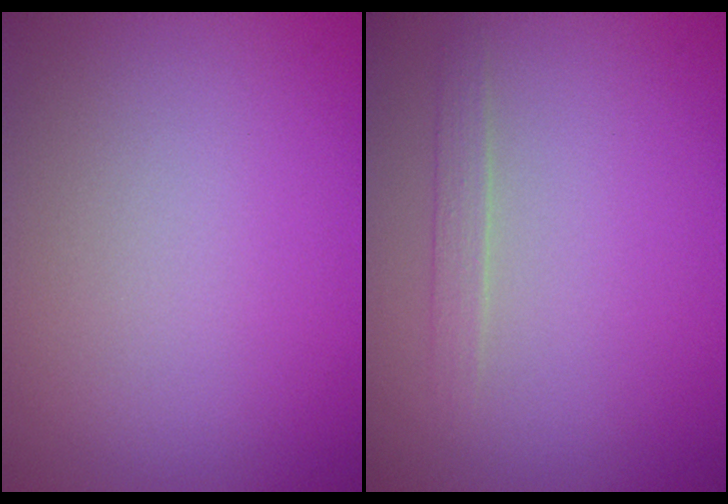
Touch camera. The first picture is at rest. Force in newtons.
{"total": 1.1, "press": 1.1, "slide": 0.1}